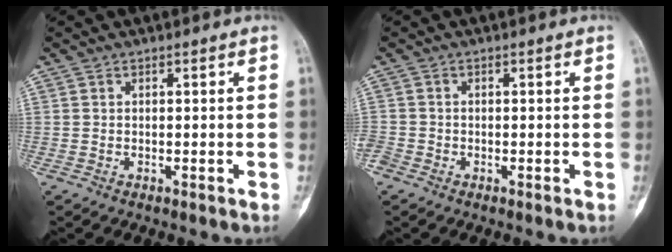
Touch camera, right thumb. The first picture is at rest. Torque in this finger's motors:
{"motor_torque": [0.69, 0.84, 2.50, -0.27, 0.91]}